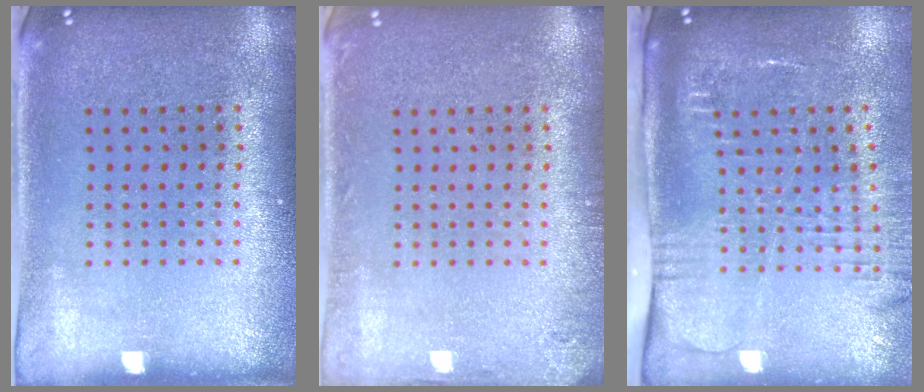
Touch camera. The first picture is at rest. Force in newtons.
{"total": 1.2, "press": 1.2, "slide": 0.1}
{"total": 2.7, "press": 2.0, "slide": 1.8}